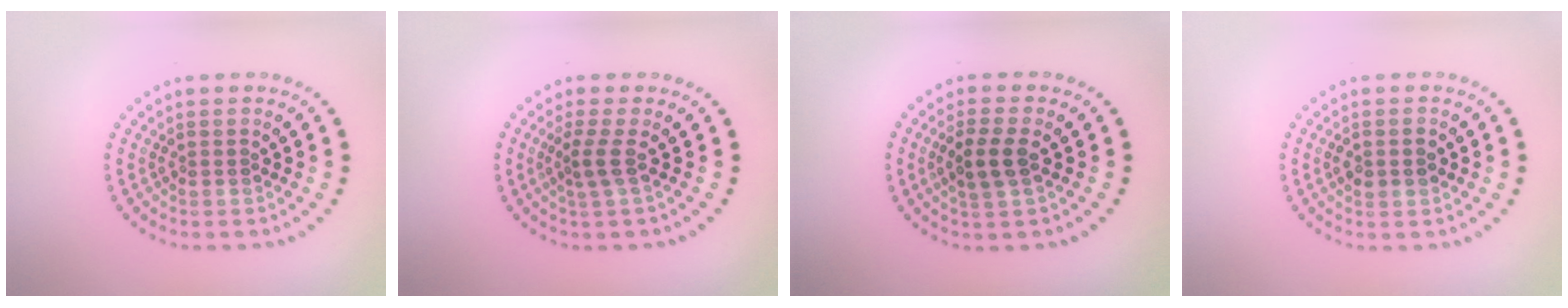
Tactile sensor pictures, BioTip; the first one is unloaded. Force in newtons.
{"total": 1.8, "press": 1.1, "slide": 1.4}
{"total": 2.8, "press": 2.7, "slide": 0.8}
{"total": 2.2, "press": 2.2, "slide": 0.1}